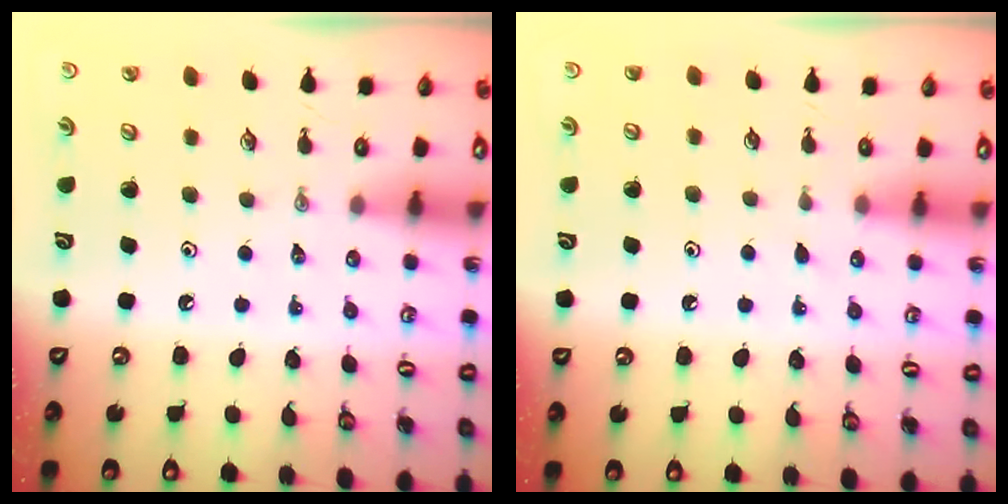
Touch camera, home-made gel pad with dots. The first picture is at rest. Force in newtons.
{"total": 1.6, "press": 1.6, "slide": 0.3}